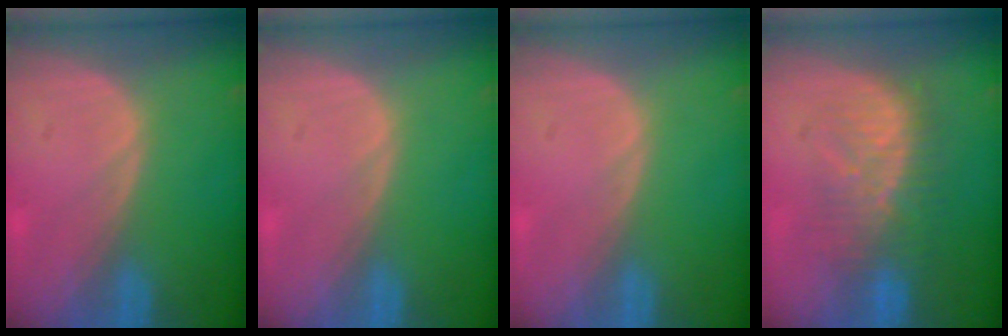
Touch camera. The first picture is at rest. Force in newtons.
{"total": 0.0}
{"total": 0.0}
{"total": 8.1, "press": 7.9, "slide": 1.6}